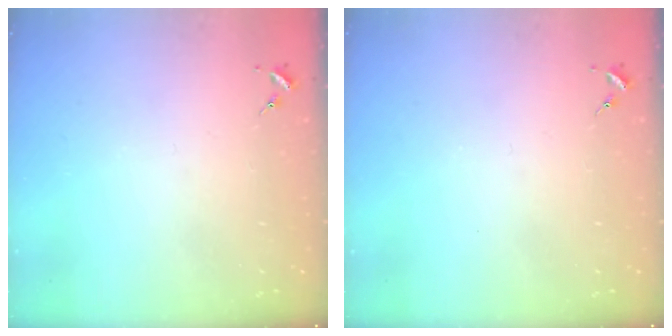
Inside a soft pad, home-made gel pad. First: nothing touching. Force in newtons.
{"total": 0.0}